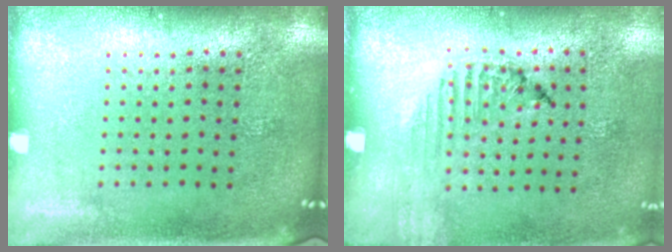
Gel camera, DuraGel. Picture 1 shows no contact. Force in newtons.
{"total": 1.2, "press": 1.2, "slide": 0.2}